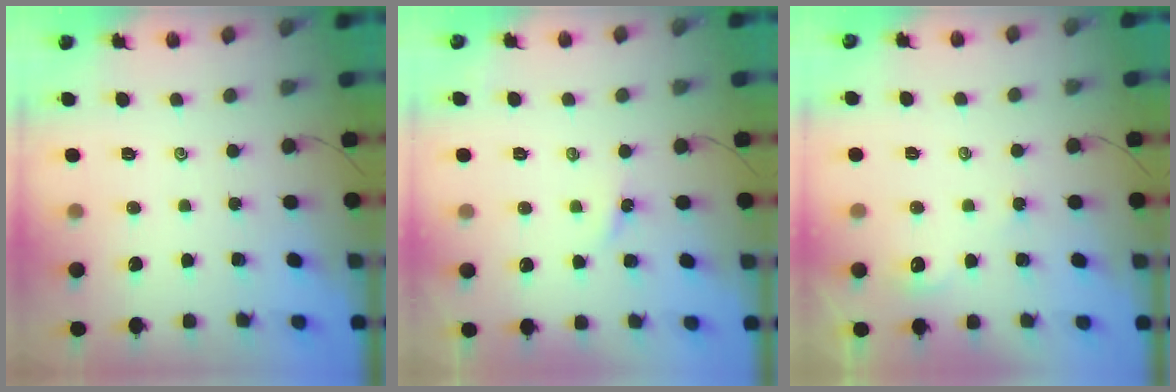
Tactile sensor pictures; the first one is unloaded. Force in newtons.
{"total": 1.9, "press": 1.8, "slide": 0.3}
{"total": 2.9, "press": 2.9, "slide": 0.4}